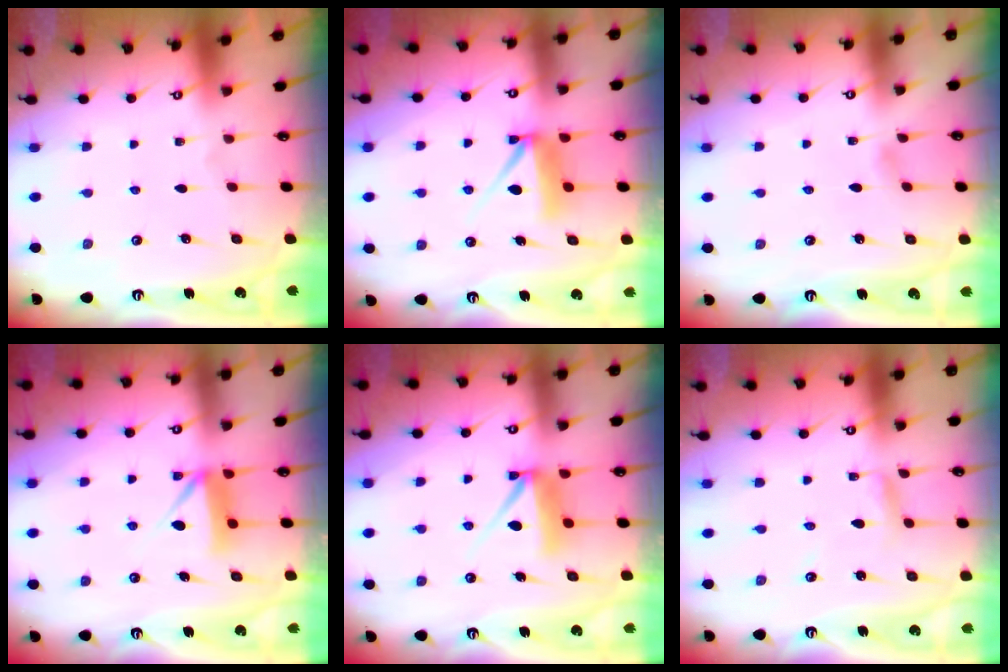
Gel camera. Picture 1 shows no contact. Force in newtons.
{"total": 7.5, "press": 7.5, "slide": 0.6}
{"total": 3.6, "press": 3.6, "slide": 0.3}
{"total": 8.5, "press": 8.5, "slide": 0.7}
{"total": 7.5, "press": 7.5, "slide": 0.6}
{"total": 2.8, "press": 2.8, "slide": 0.1}